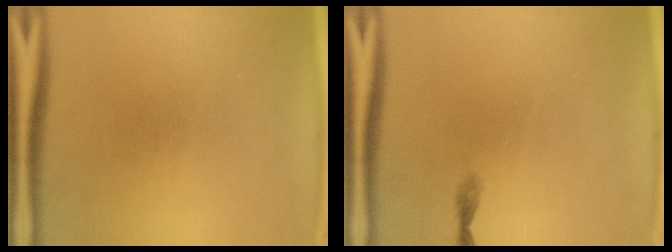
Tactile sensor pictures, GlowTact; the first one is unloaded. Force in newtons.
{"total": 0.6}